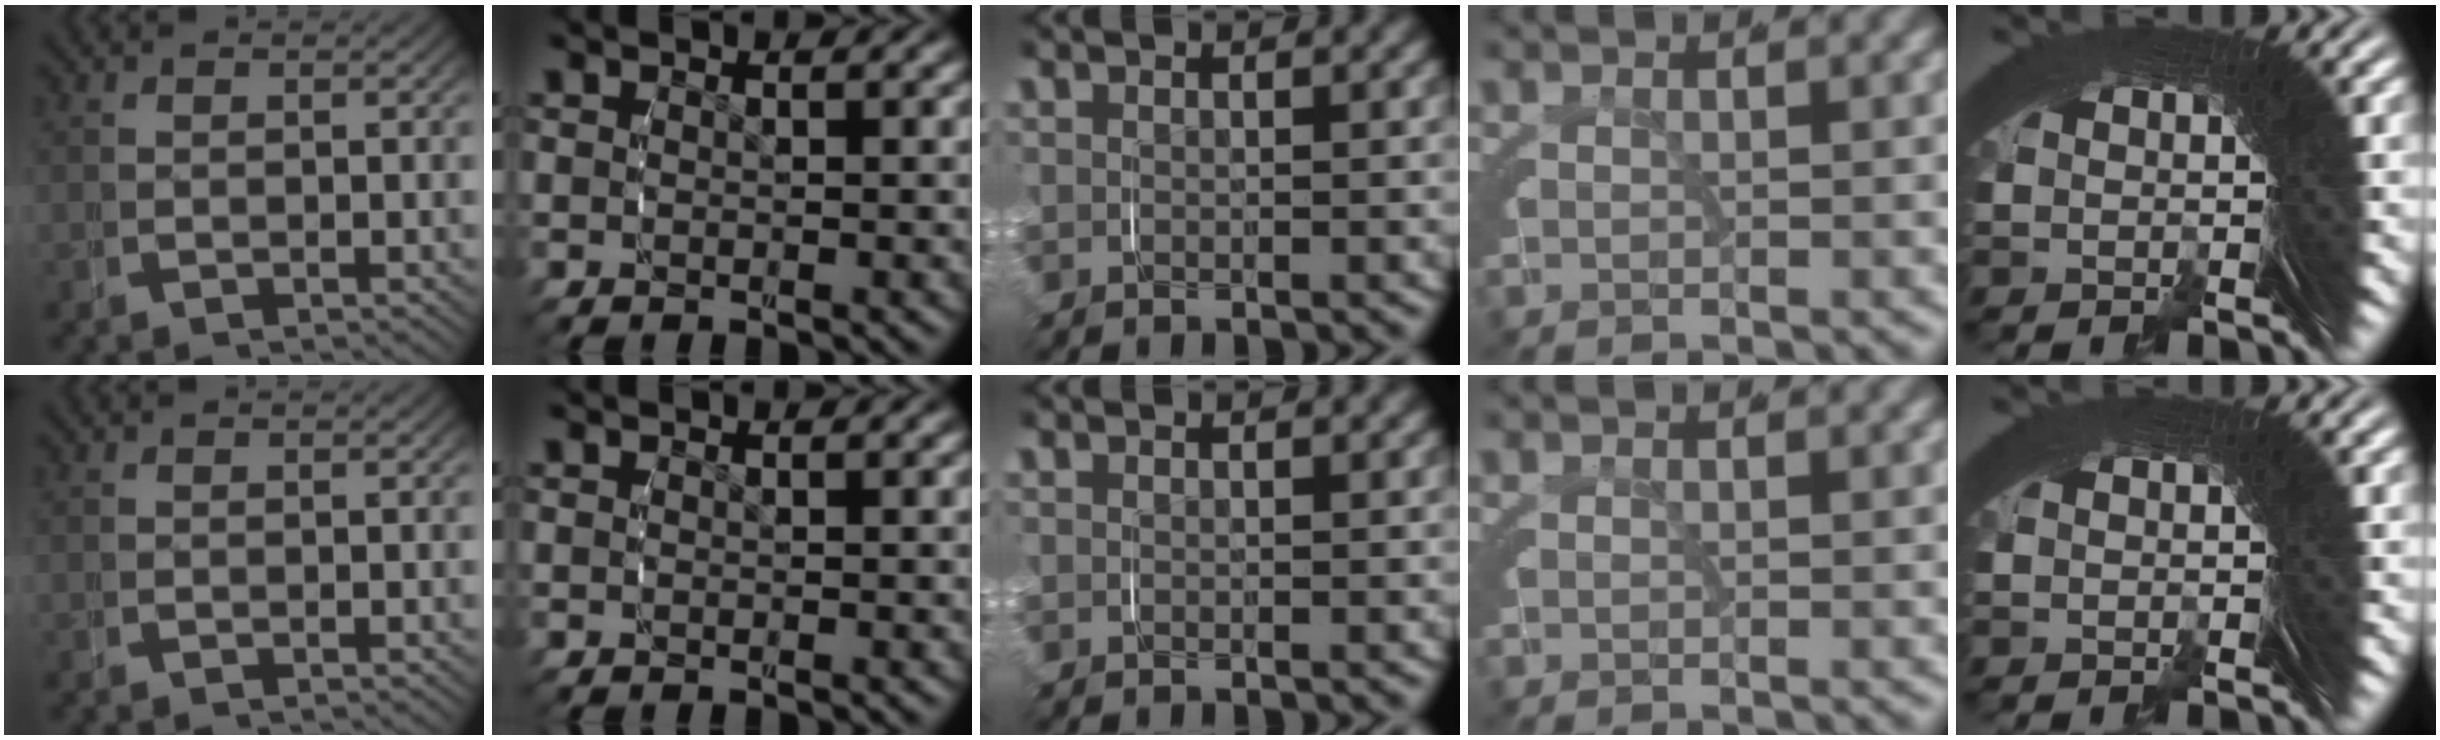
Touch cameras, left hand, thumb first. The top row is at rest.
{}